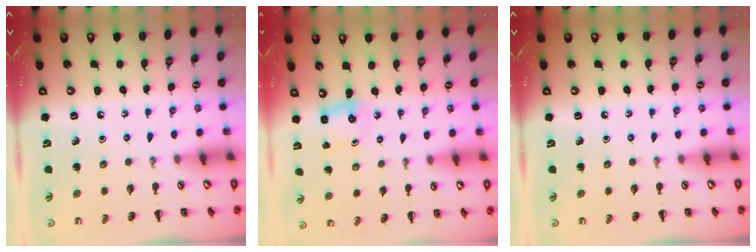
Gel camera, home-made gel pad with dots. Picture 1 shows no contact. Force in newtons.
{"total": 2.4, "press": 2.4, "slide": 0.6}
{"total": 0.0}